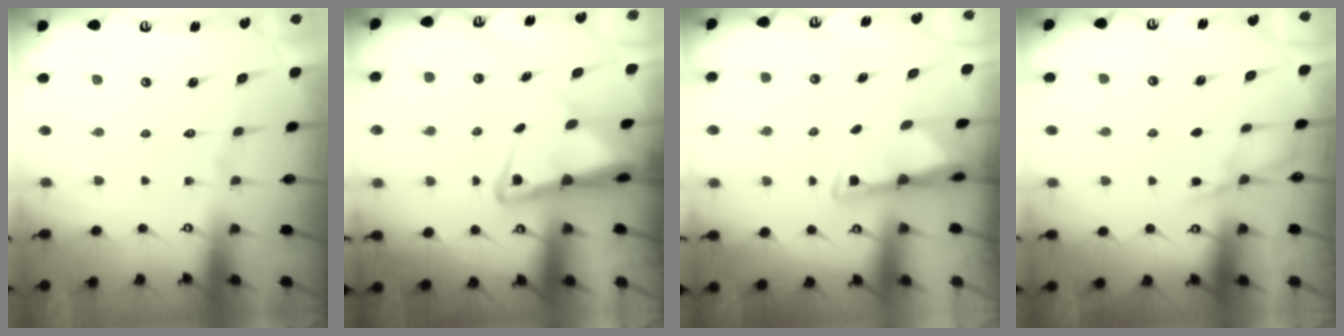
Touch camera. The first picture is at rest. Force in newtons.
{"total": 5.7, "press": 5.7, "slide": 0.8}
{"total": 2.9, "press": 2.8, "slide": 0.6}
{"total": 4.0, "press": 4.0, "slide": 0.4}